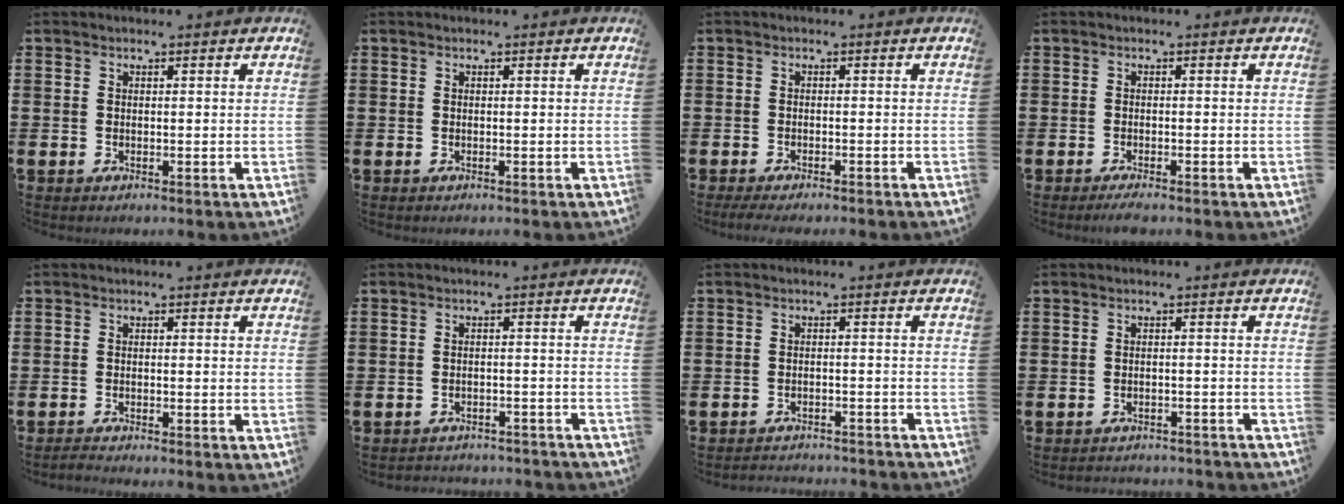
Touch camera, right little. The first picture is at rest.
{"total": 0.0}
{"total": 1.3, "force": [-1.0, 0.1, 0.8], "torque": [-0.011, -0.001, -0.019]}
{"total": 1.1, "force": [-0.8, 0.1, 0.8], "torque": [-0.014, -0.002, -0.015]}
{"total": 0.9, "force": [-0.8, 0.0, 0.3], "torque": [-0.006, -0.001, -0.017]}
{"total": 1.8, "force": [-1.8, 0.0, -0.2], "torque": [-0.002, 0.004, -0.041]}
{"total": 1.9, "force": [-1.9, -0.1, -0.2], "torque": [-0.002, 0.004, -0.043]}
{"total": 1.4, "force": [-1.4, 0.0, -0.1], "torque": [-0.003, 0.003, -0.030]}